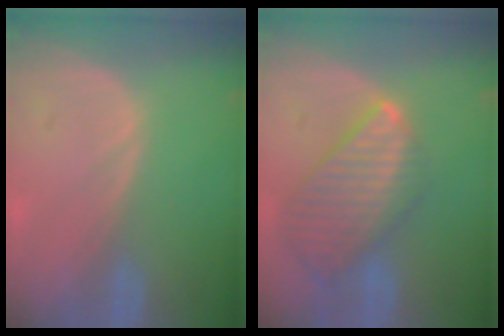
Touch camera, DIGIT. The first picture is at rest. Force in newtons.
{"total": 9.9, "press": 8.6, "slide": 4.9}